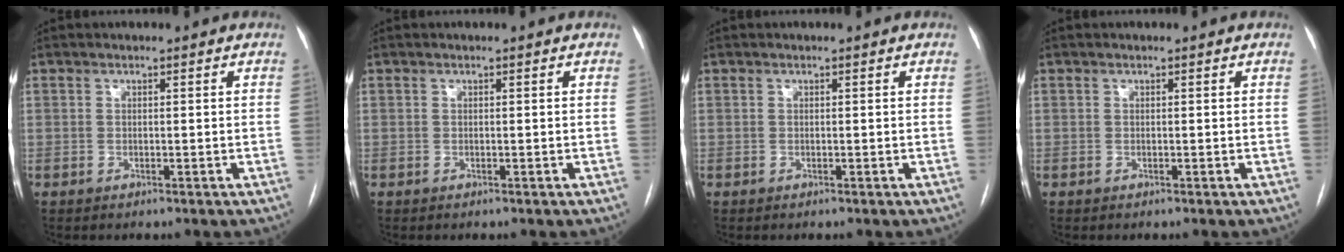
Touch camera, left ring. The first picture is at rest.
{"total": 0.0}
{"total": 0.0}
{"total": 0.0}